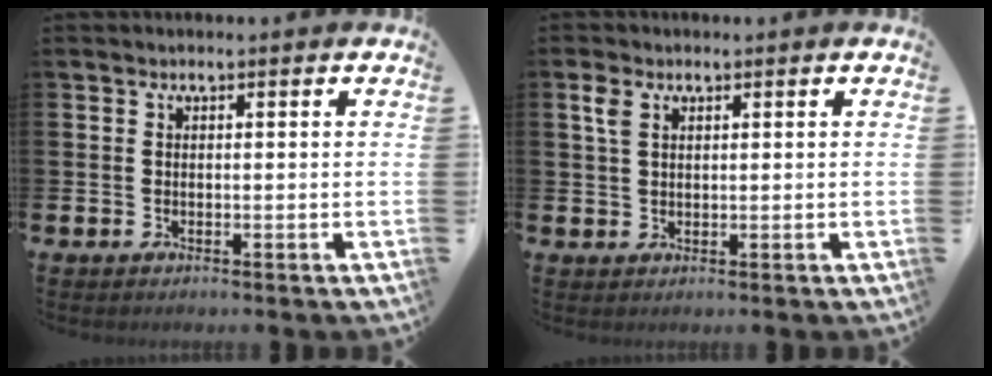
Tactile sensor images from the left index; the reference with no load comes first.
{"total": 2.5, "force": [1.6, 1.4, 1.4], "torque": [-0.012, -0.003, 0.024]}